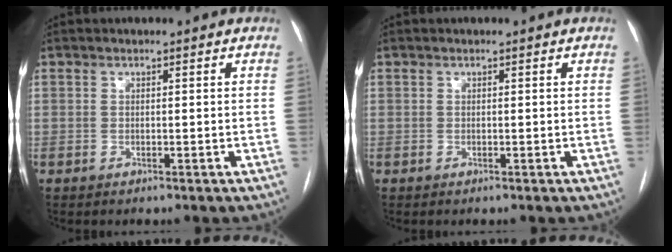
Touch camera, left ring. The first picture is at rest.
{"total": 0.0}